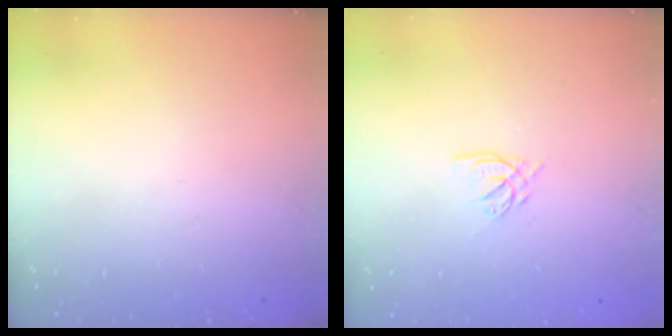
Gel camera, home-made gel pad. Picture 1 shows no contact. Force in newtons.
{"total": 3.4, "press": 3.4, "slide": 0.2}